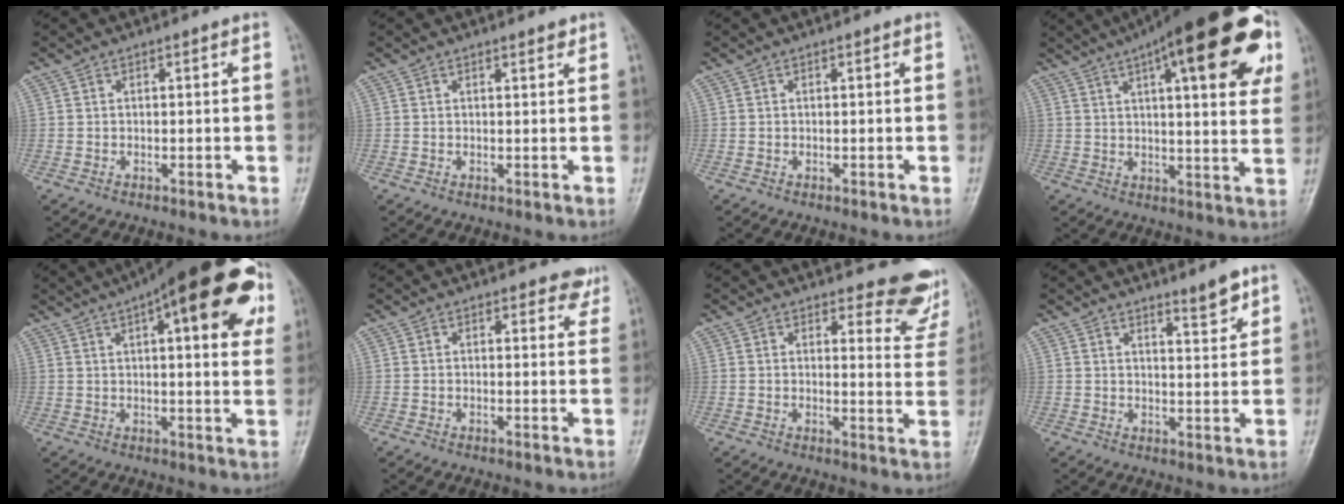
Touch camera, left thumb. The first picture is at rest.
{"total": 1.2, "force": [1.0, 0.4, 0.6], "torque": [-0.006, -0.006, 0.013]}
{"total": 0.0}
{"total": 26.3, "force": [12.0, 8.1, 21.9], "torque": [-0.284, 0.000, 0.162]}
{"total": 23.5, "force": [10.1, 7.7, 19.8], "torque": [-0.252, 0.006, 0.132]}
{"total": 3.5, "force": [2.8, 1.9, 0.9], "torque": [0.020, -0.017, 0.021]}
{"total": 9.7, "force": [8.9, 3.3, 1.9], "torque": [0.017, -0.081, 0.076]}
{"total": 4.3, "force": [3.4, 0.8, 2.6], "torque": [-0.028, -0.031, 0.051]}